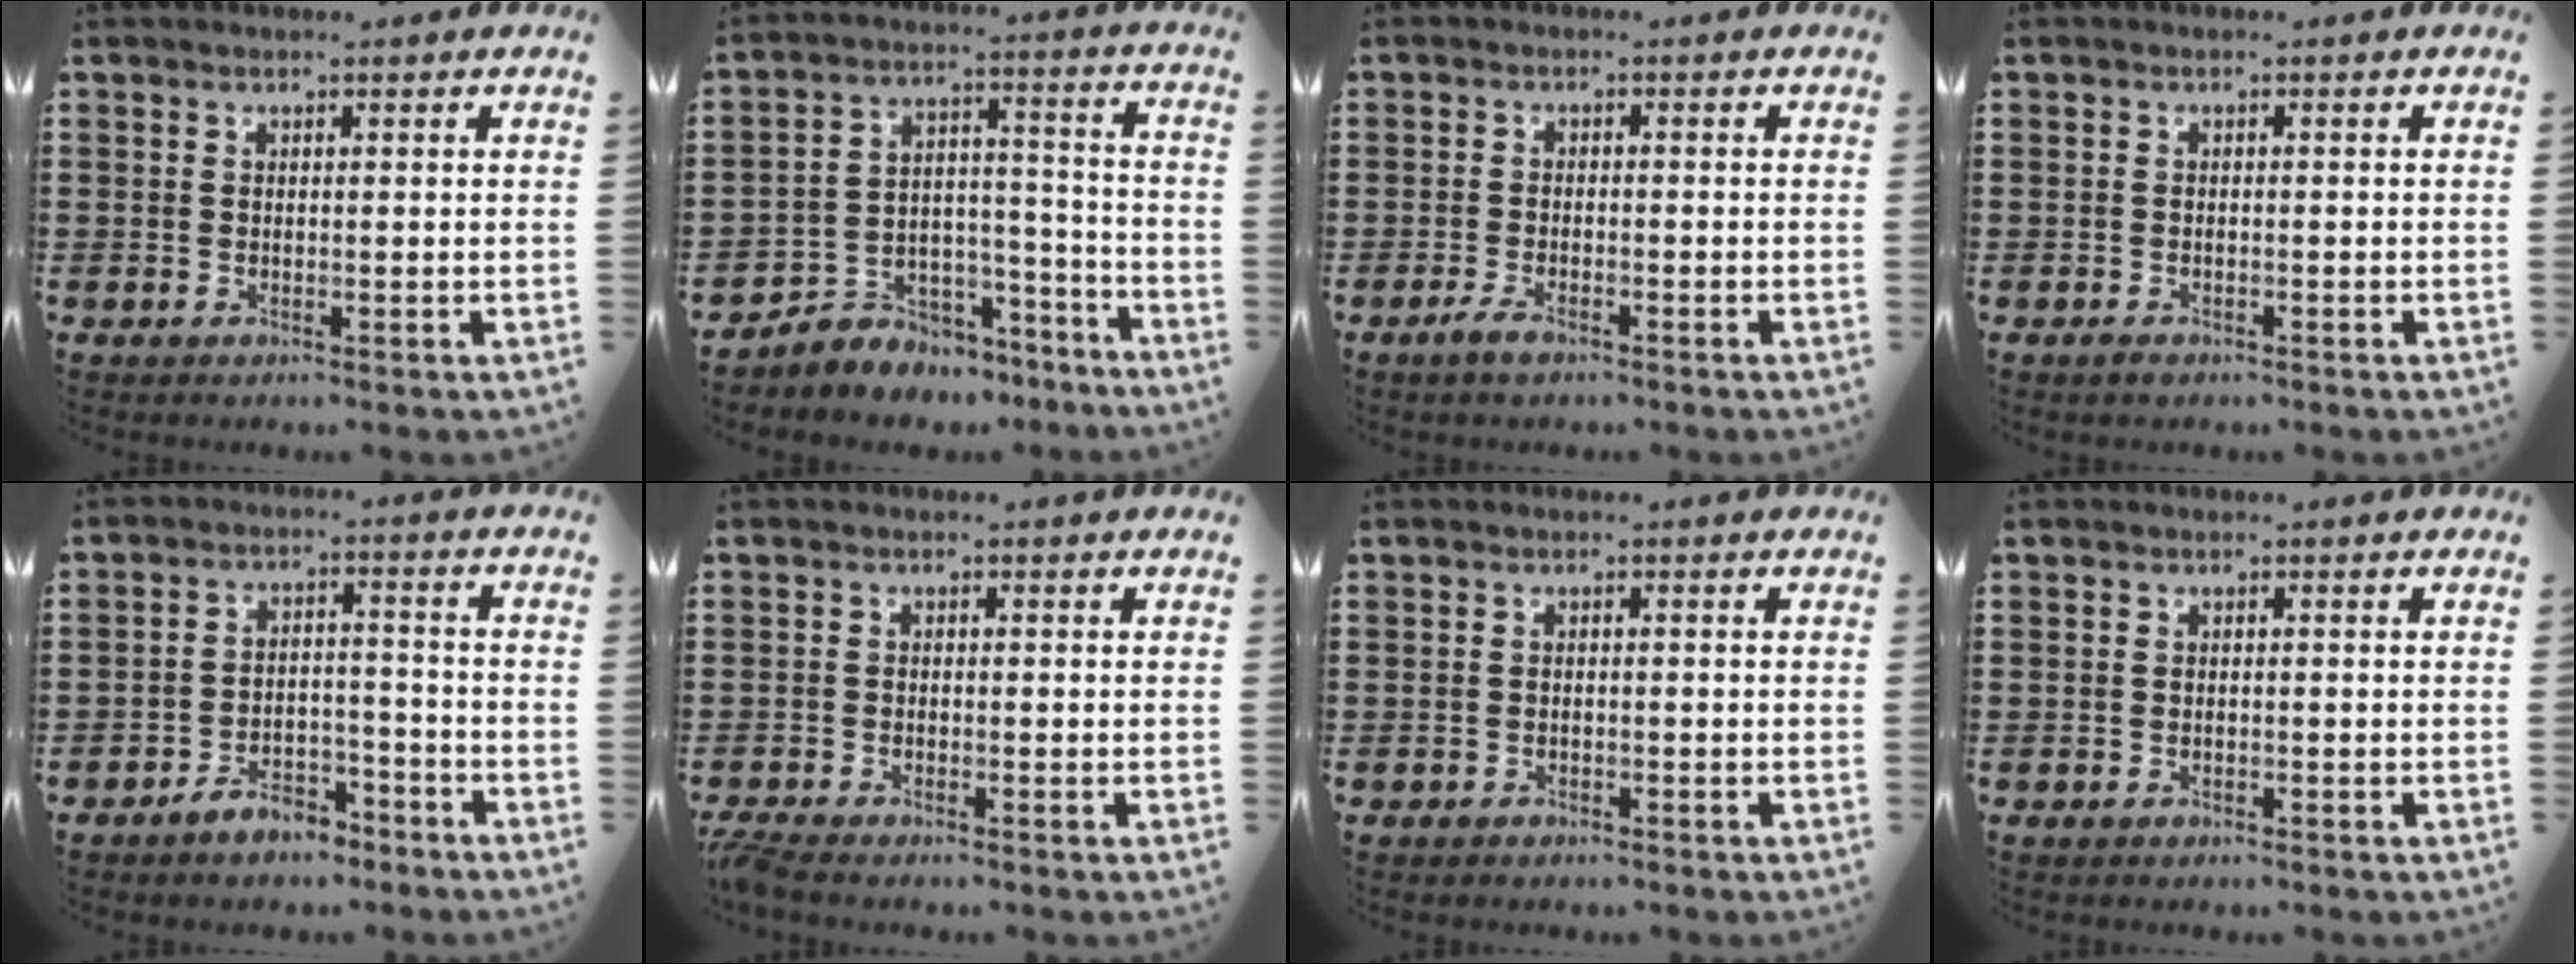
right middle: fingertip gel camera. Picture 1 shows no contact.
{"total": 5.2, "force": [-4.7, 2.2, -0.2], "torque": [0.000, 0.016, -0.096]}
{"total": 3.6, "force": [-2.5, 1.0, 2.4], "torque": [-0.060, -0.001, -0.054]}
{"total": 0.6, "force": [-0.5, 0.2, 0.3], "torque": [-0.007, -0.005, -0.009]}
{"total": 5.0, "force": [-4.6, 1.6, 0.9], "torque": [-0.013, 0.016, -0.091]}
{"total": 1.9, "force": [-1.8, 0.1, 0.7], "torque": [-0.028, -0.006, -0.039]}
{"total": 1.0, "force": [-0.9, 0.4, 0.0], "torque": [-0.002, 0.004, -0.022]}
{"total": 0.7, "force": [-0.6, 0.3, 0.1], "torque": [-0.002, 0.002, -0.014]}